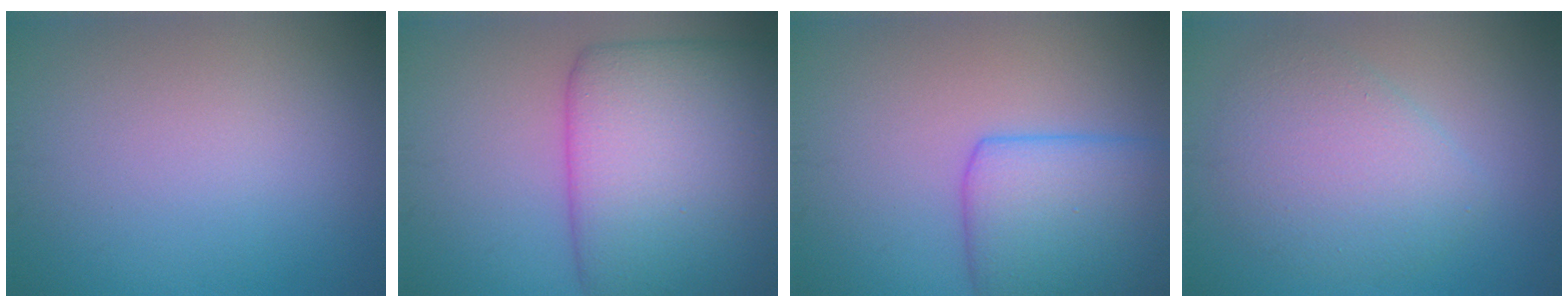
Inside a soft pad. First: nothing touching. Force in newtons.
{"total": 11.5, "press": 11.5, "slide": 0.5}
{"total": 6.6, "press": 6.6, "slide": 0.4}
{"total": 4.6, "press": 4.6, "slide": 0.2}